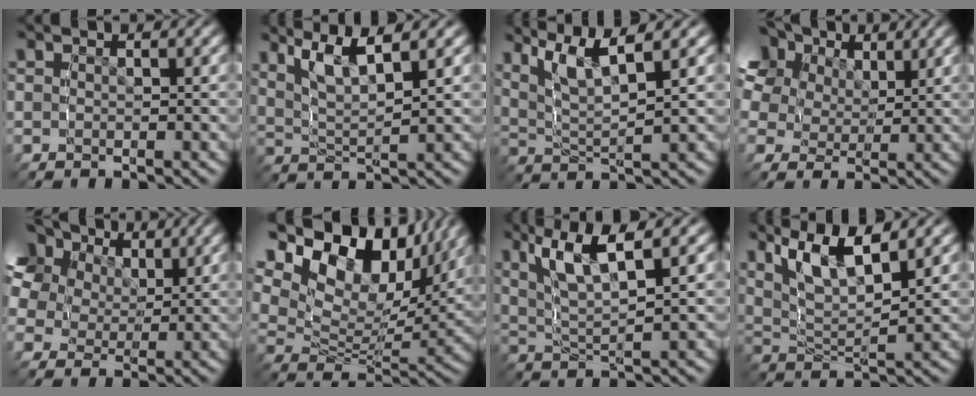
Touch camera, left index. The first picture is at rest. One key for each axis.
{"total": 5.6, "fx": 3.2, "fy": 2.7, "fz": 3.7, "tx": -0.087, "ty": -0.006, "tz": 0.054}
{"total": 6.1, "fx": 3.5, "fy": 2.8, "fz": 4.1, "tx": -0.094, "ty": -0.006, "tz": 0.059}
{"total": 11.5, "fx": 5.8, "fy": 8.0, "fz": 5.9, "tx": -0.105, "ty": 0.017, "tz": 0.087}
{"total": 13.5, "fx": 6.4, "fy": 9.6, "fz": 6.8, "tx": -0.129, "ty": 0.019, "tz": 0.093}
{"total": 16.2, "fx": 6.9, "fy": 10.6, "fz": 10.1, "tx": -0.168, "ty": 0.020, "tz": 0.087}
{"total": 5.6, "fx": 3.0, "fy": 2.2, "fz": 4.3, "tx": -0.092, "ty": 0.000, "tz": 0.055}
{"total": 7.3, "fx": 3.8, "fy": 3.8, "fz": 4.9, "tx": -0.107, "ty": -0.001, "tz": 0.067}